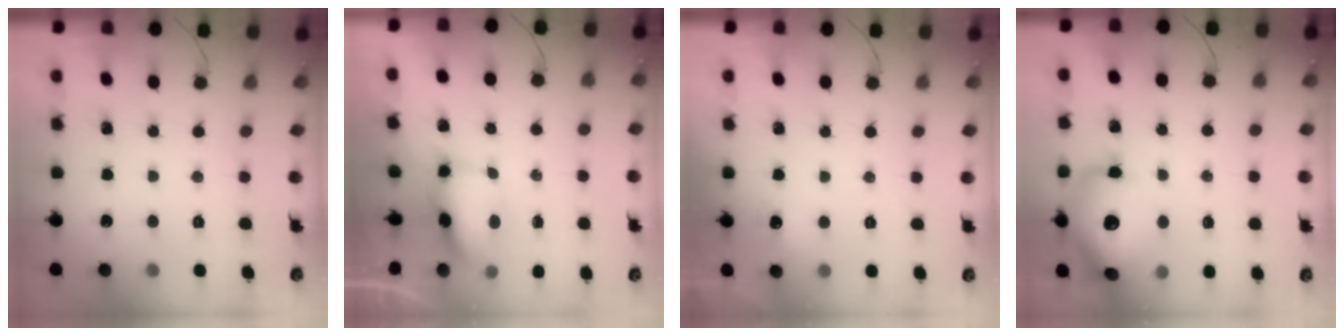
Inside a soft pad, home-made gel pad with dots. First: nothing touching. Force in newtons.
{"total": 14.5, "press": 9.4, "slide": 11.1}
{"total": 7.4, "press": 3.4, "slide": 6.5}
{"total": 17.9, "press": 17.5, "slide": 3.4}